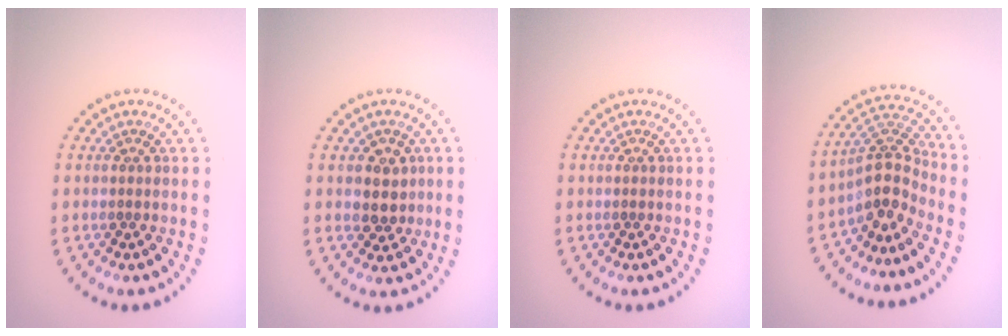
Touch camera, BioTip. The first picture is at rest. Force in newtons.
{"total": 2.5, "press": 2.3, "slide": 0.9}
{"total": 0.0}
{"total": 3.8, "press": 2.9, "slide": 2.4}